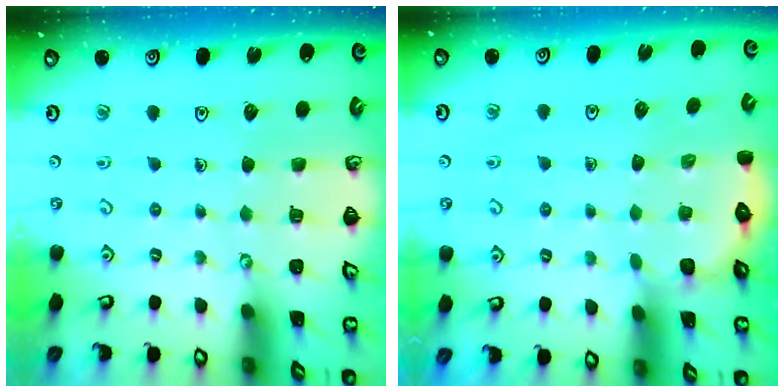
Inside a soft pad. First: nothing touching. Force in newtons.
{"total": 2.9, "press": 2.8, "slide": 0.7}